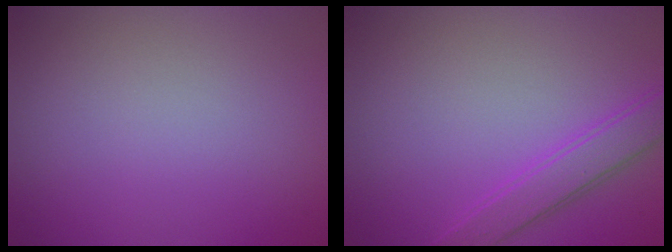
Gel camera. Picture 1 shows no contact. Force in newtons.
{"total": 2.8, "press": 2.8, "slide": 0.1}